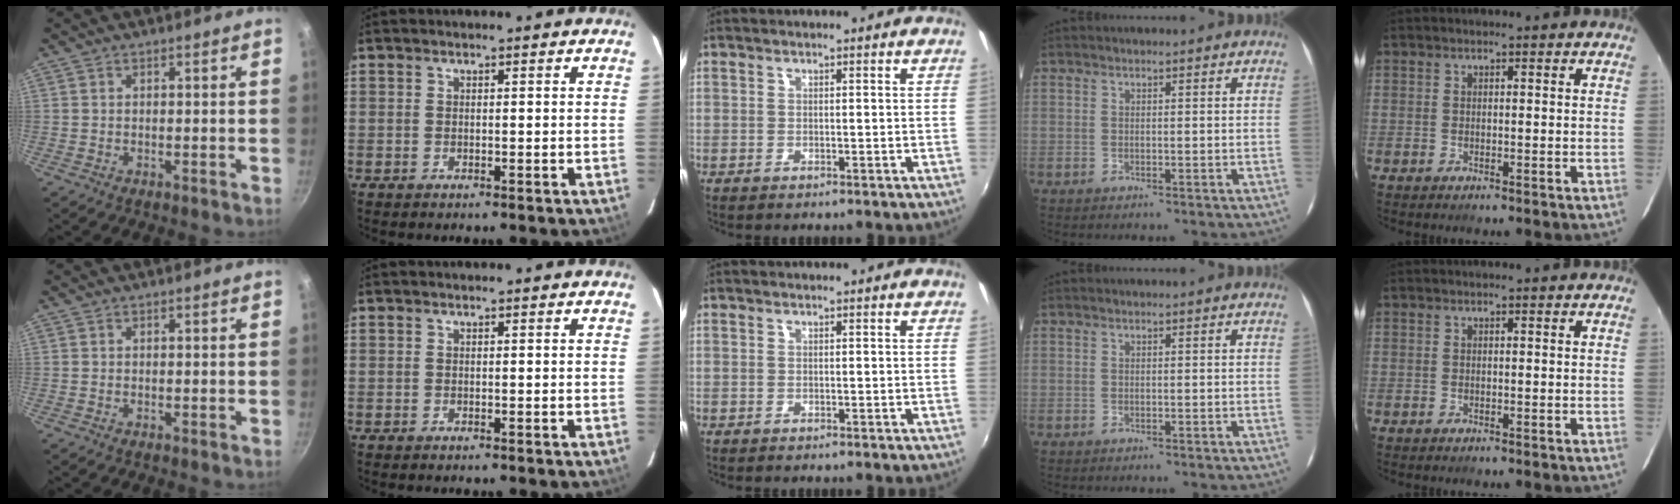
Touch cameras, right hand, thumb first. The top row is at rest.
{}